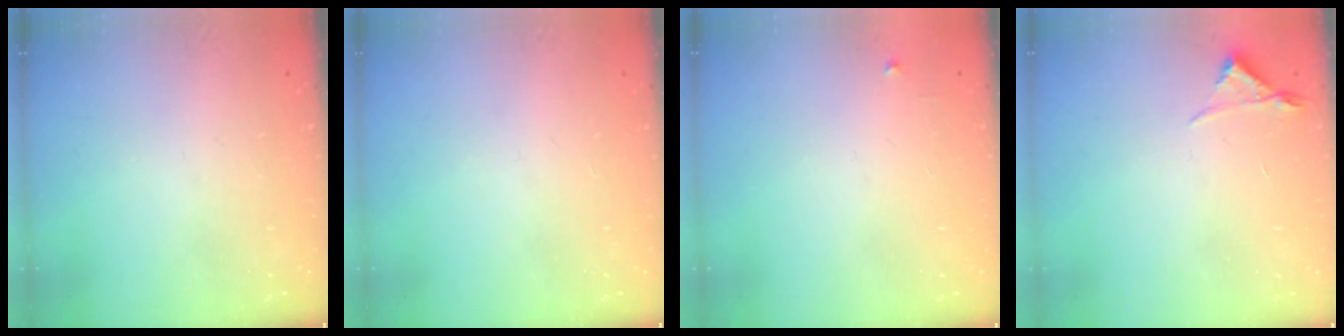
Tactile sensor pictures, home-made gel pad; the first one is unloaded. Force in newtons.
{"total": 0.0}
{"total": 2.4, "press": 2.3, "slide": 0.4}
{"total": 3.0, "press": 2.9, "slide": 0.5}